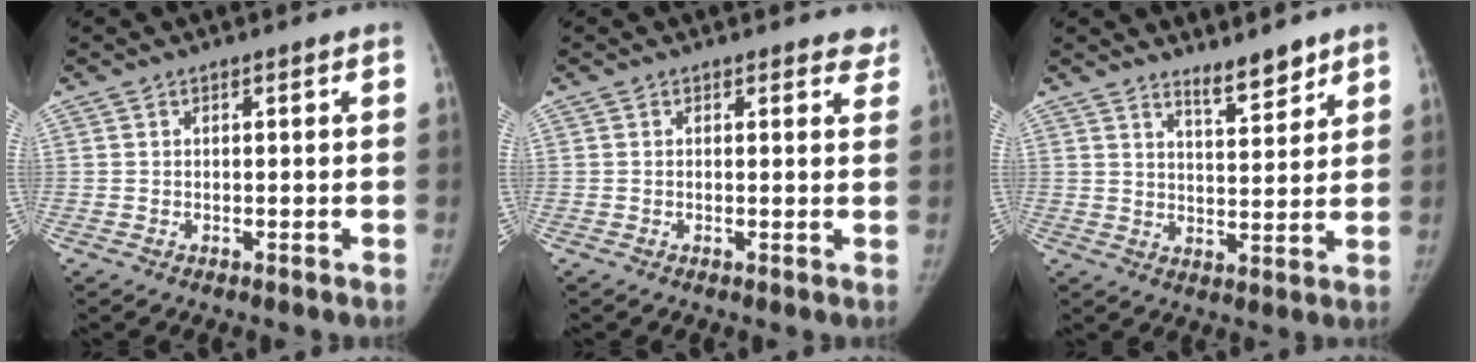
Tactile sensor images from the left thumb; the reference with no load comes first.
{"total": 3.1, "force": [2.7, 1.3, 0.7], "torque": [0.025, -0.012, 0.014]}
{"total": 5.7, "force": [4.8, 1.4, 2.7], "torque": [-0.028, -0.044, 0.079]}